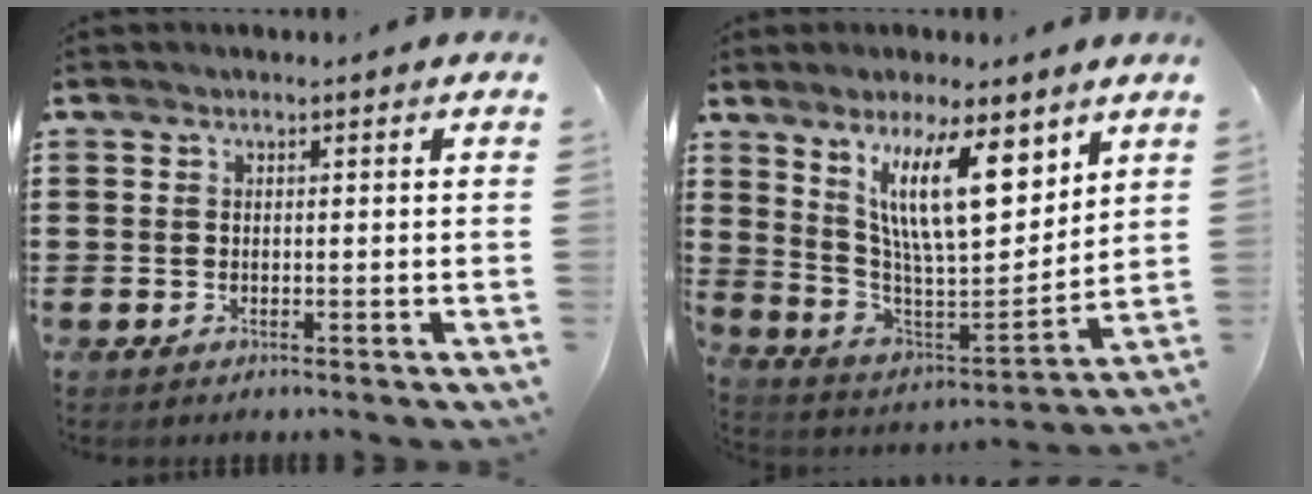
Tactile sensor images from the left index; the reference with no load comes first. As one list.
[{"total": 14.2, "force": [8.2, 3.8, 11.0], "torque": [-0.213, -0.026, 0.143]}]